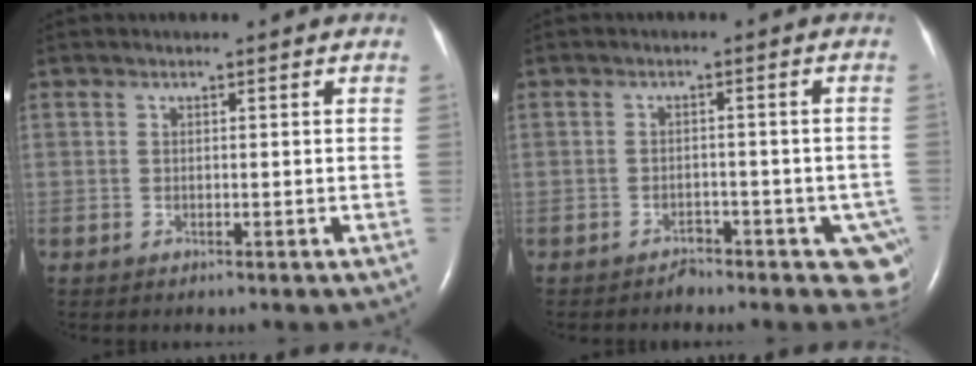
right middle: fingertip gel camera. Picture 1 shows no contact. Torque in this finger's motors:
{"motor_torque": [0.04, -0.08, 0.05, 0.01]}